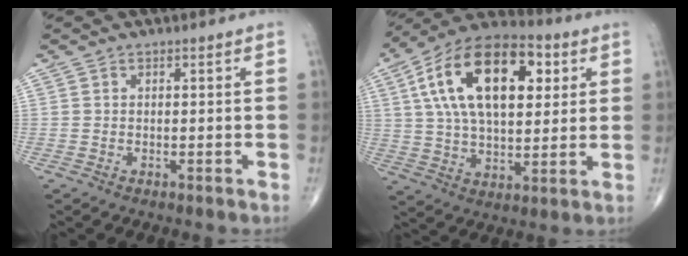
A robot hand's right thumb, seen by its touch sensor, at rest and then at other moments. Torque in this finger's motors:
{"motor_torque": [-0.61, 1.68, 2.00, 0.77, 0.24]}